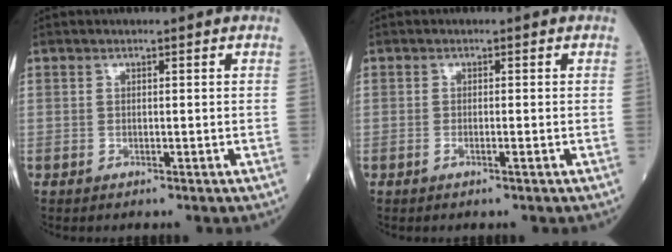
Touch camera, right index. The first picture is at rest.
{"total": 0.7, "force": [-0.2, -0.1, 0.6], "torque": [-0.016, 0.000, -0.001]}